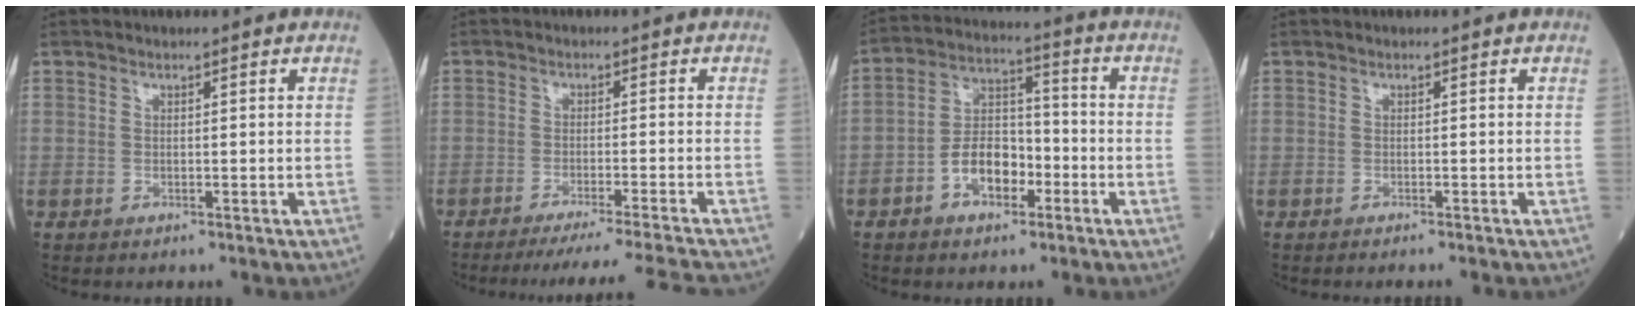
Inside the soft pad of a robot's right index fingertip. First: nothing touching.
{"total": 13.0, "force": [-12.0, -2.7, 4.0], "torque": [-0.031, -0.033, -0.171]}
{"total": 8.3, "force": [-3.5, 4.7, 5.9], "torque": [-0.118, 0.022, -0.063]}
{"total": 2.4, "force": [-2.2, -0.1, 1.0], "torque": [-0.013, 0.001, -0.026]}